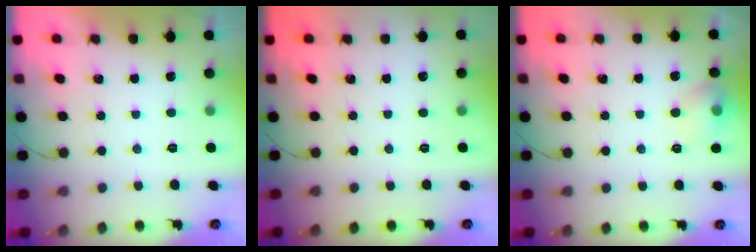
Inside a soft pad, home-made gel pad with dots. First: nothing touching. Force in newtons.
{"total": 0.0}
{"total": 8.5, "press": 8.3, "slide": 1.5}